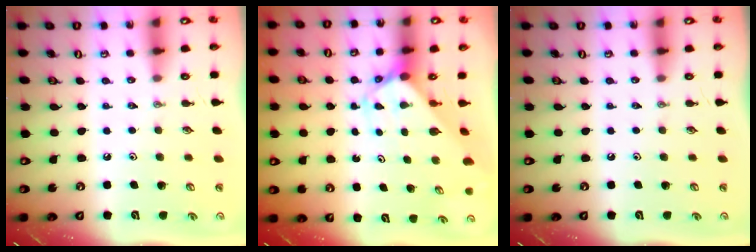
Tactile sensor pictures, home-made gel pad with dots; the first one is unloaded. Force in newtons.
{"total": 2.5, "press": 2.4, "slide": 0.3}
{"total": 0.0}